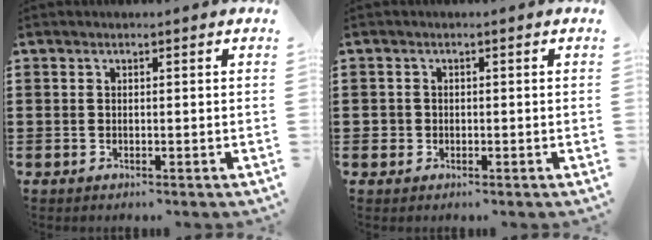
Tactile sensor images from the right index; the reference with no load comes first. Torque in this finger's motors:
{"motor_torque": [0.66, 0.28, 0.08, 0.01]}